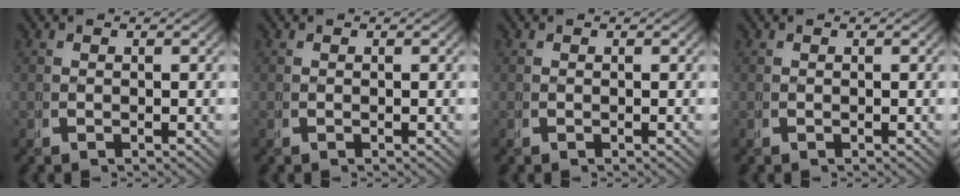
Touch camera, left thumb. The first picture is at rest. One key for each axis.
{"total": 0.0}
{"total": 0.0}
{"total": 0.0}